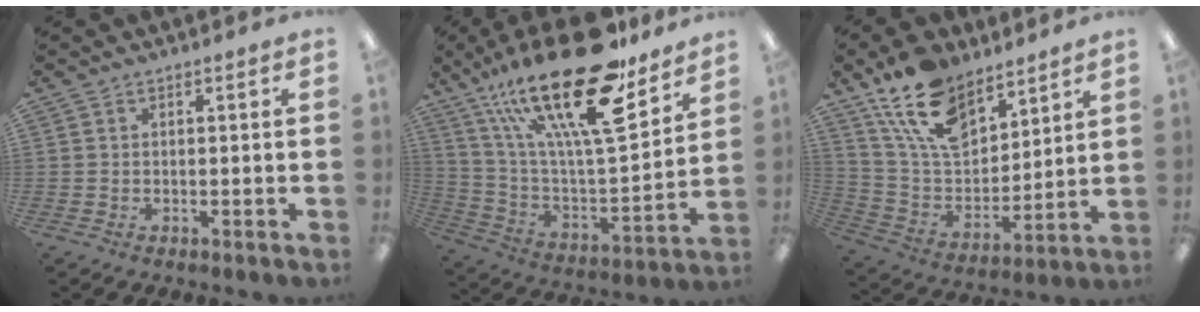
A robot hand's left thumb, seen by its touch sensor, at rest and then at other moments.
{"total": 29.3, "force": [18.9, 9.0, 20.5], "torque": [-0.373, -0.119, 0.310]}
{"total": 17.7, "force": [12.1, 9.3, 9.0], "torque": [-0.189, -0.048, 0.227]}